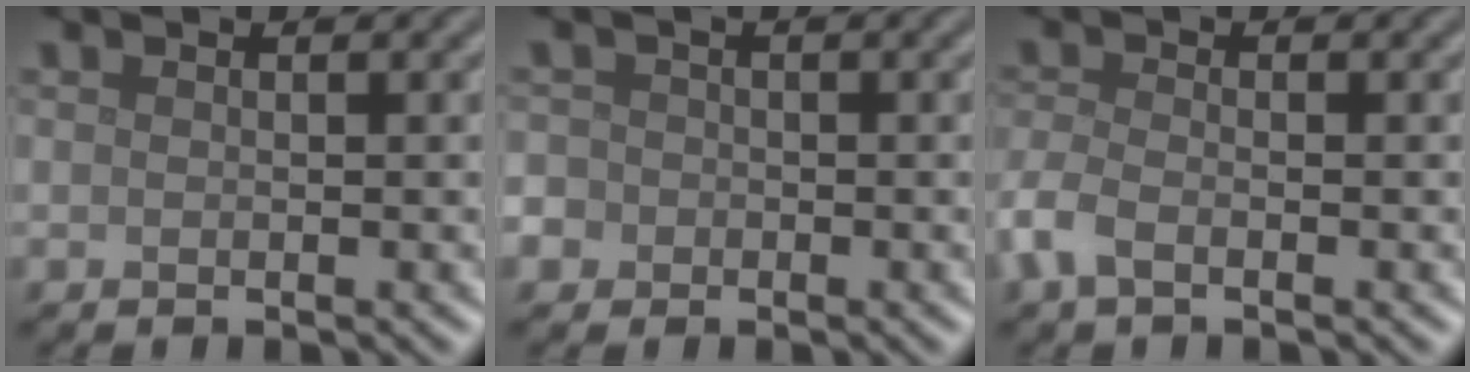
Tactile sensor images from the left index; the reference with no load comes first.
{"total": 3.5, "force": [-1.4, 3.1, 0.8], "torque": [0.000, 0.004, -0.045]}
{"total": 2.4, "force": [-1.4, 1.1, 1.6], "torque": [-0.043, -0.002, -0.039]}